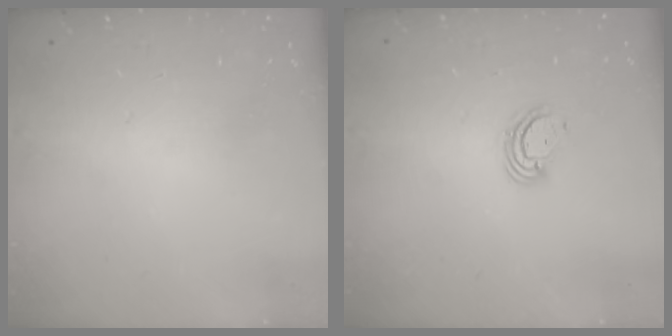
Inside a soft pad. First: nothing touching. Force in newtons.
{"total": 3.6, "press": 3.6, "slide": 0.3}